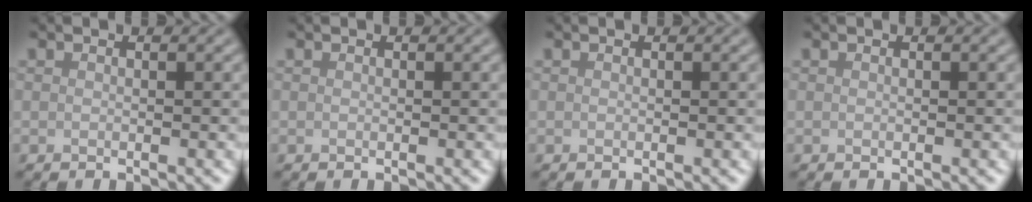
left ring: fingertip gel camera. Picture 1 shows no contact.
{"total": 0.0}
{"total": 0.0}
{"total": 0.0}